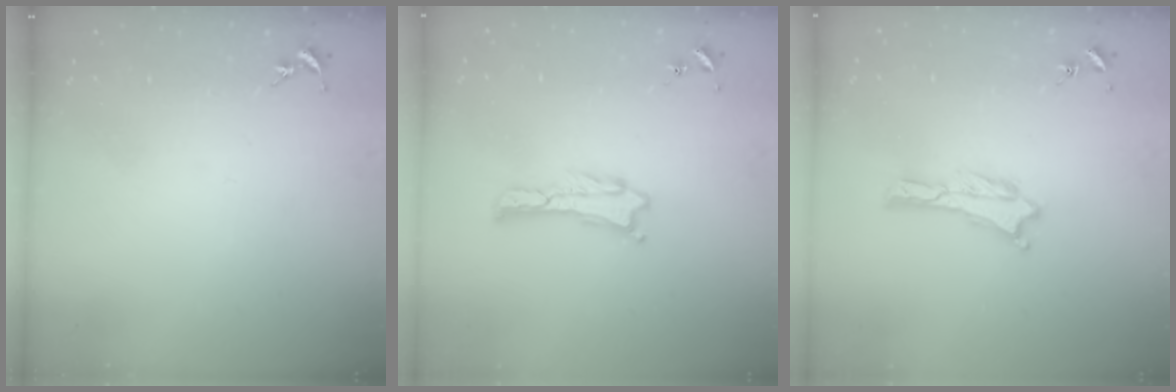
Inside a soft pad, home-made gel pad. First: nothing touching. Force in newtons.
{"total": 0.0}
{"total": 0.0}